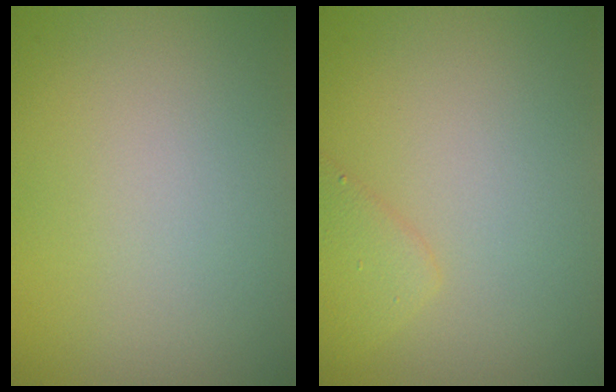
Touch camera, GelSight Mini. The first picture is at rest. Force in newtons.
{"total": 2.0, "press": 2.0, "slide": 0.0}